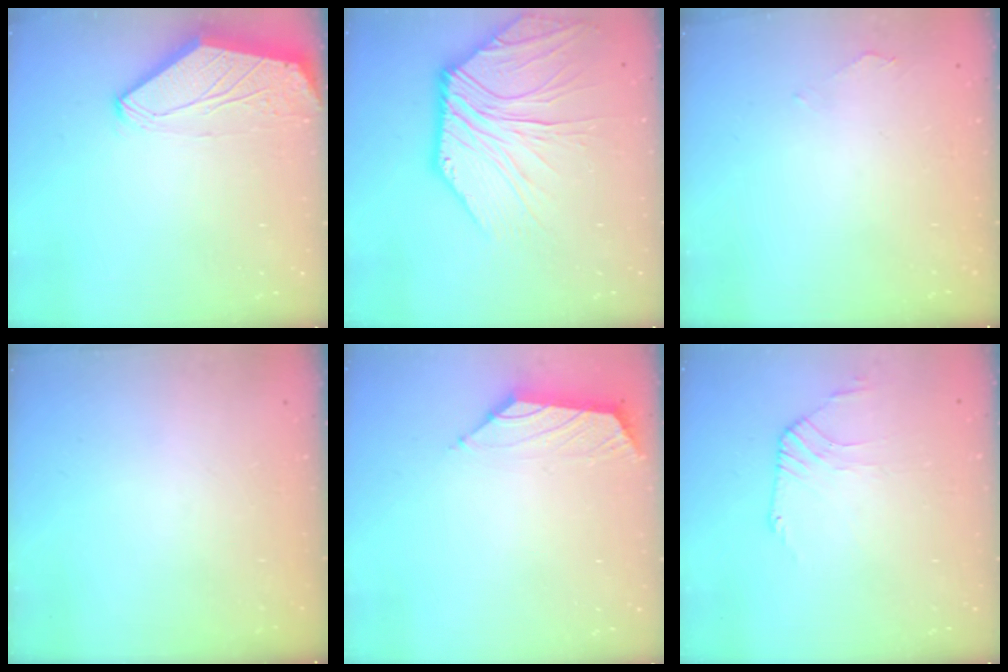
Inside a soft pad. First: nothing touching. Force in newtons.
{"total": 11.0, "press": 10.9, "slide": 1.5}
{"total": 1.0, "press": 1.0, "slide": 0.2}
{"total": 0.0}
{"total": 1.6, "press": 1.5, "slide": 0.6}
{"total": 3.2, "press": 3.1, "slide": 0.7}